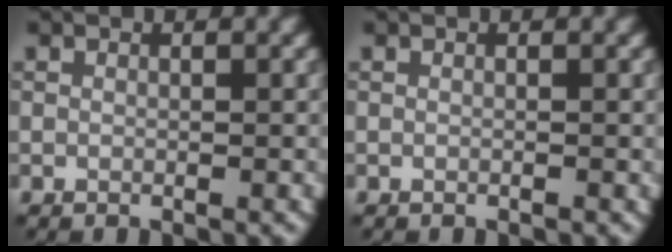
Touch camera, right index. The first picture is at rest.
{"total": 0.0}